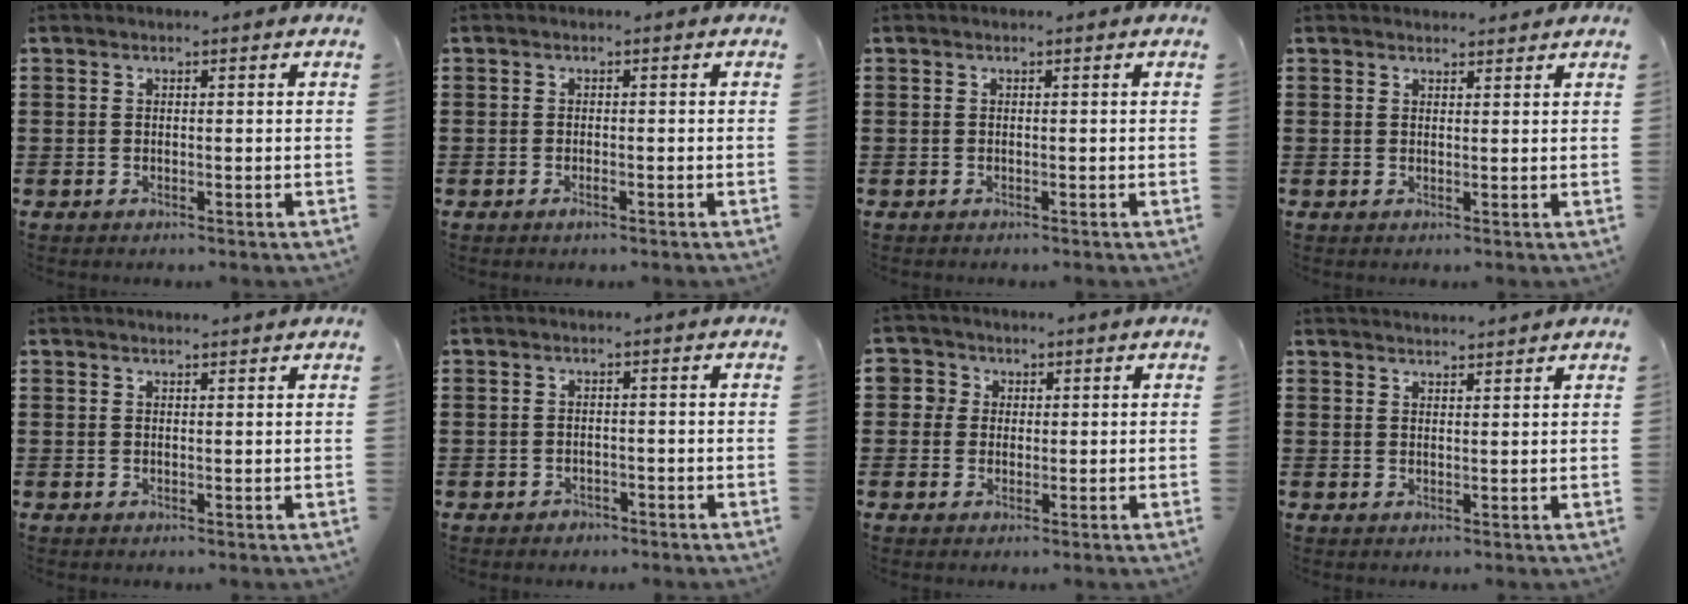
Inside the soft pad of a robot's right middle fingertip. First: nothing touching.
{"total": 0.9, "force": [-0.6, 0.2, 0.7], "torque": [-0.016, -0.006, -0.009]}
{"total": 0.0}
{"total": 1.5, "force": [1.5, 0.2, -0.1], "torque": [0.005, -0.003, 0.028]}
{"total": 1.0, "force": [1.0, -0.1, 0.0], "torque": [-0.002, -0.004, 0.020]}
{"total": 1.1, "force": [-1.0, 0.5, 0.0], "torque": [-0.004, 0.002, -0.024]}
{"total": 3.3, "force": [0.8, 3.2, 0.0], "torque": [-0.010, 0.008, 0.009]}
{"total": 1.9, "force": [1.9, -0.2, -0.2], "torque": [-0.002, 0.001, 0.037]}